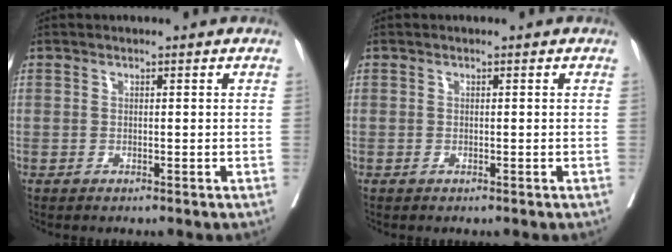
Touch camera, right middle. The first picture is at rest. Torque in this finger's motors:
{"motor_torque": [0.15, -0.38, 0.04, 0.01]}